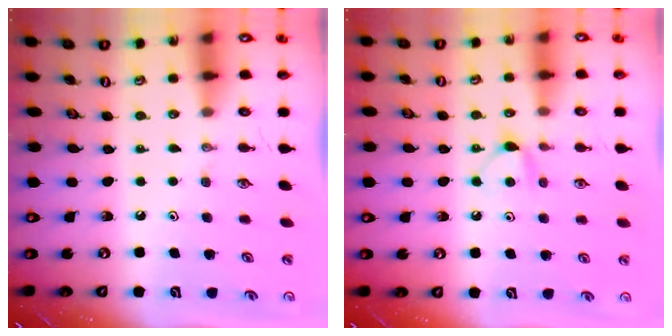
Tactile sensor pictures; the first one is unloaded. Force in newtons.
{"total": 5.5, "press": 5.5, "slide": 0.7}